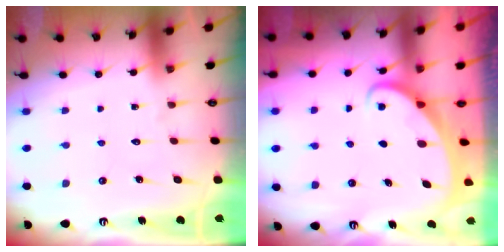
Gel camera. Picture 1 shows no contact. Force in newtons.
{"total": 1.7, "press": 1.7, "slide": 0.2}